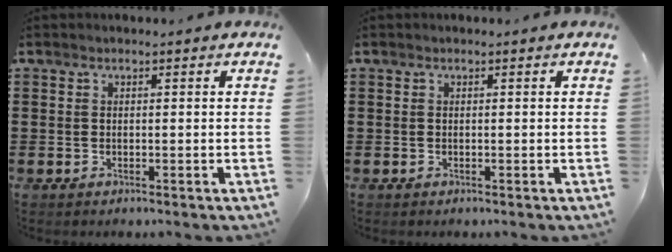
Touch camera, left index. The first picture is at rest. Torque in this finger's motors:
{"motor_torque": [0.00, 0.00, 0.00, 0.00]}